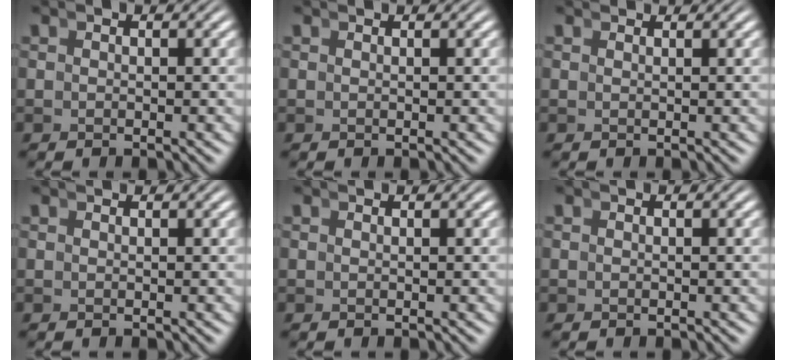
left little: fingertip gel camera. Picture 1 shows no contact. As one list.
[{"total": 0.6, "force": [0.5, -0.4, -0.1], "torque": [0.011, 0.004, 0.008]}, {"total": 1.2, "force": [1.1, -0.5, -0.1], "torque": [0.015, 0.006, 0.020]}, {"total": 0.9, "force": [0.8, -0.4, -0.1], "torque": [0.015, 0.005, 0.013]}, {"total": 0.7, "force": [0.6, -0.4, -0.1], "torque": [0.012, 0.004, 0.011]}, {"total": 0.0}]